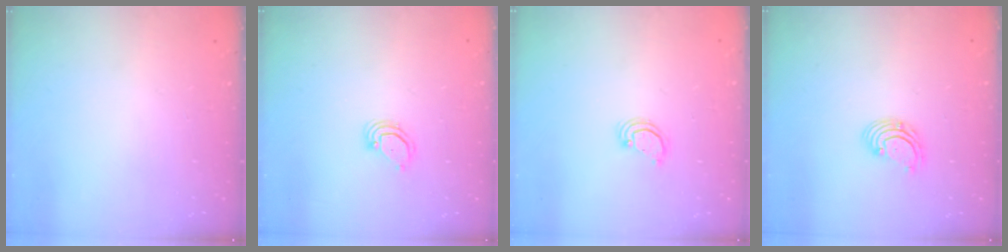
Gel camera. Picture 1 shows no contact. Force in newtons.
{"total": 3.2, "press": 3.2, "slide": 0.2}
{"total": 2.8, "press": 2.8, "slide": 0.2}
{"total": 2.7, "press": 2.7, "slide": 0.1}